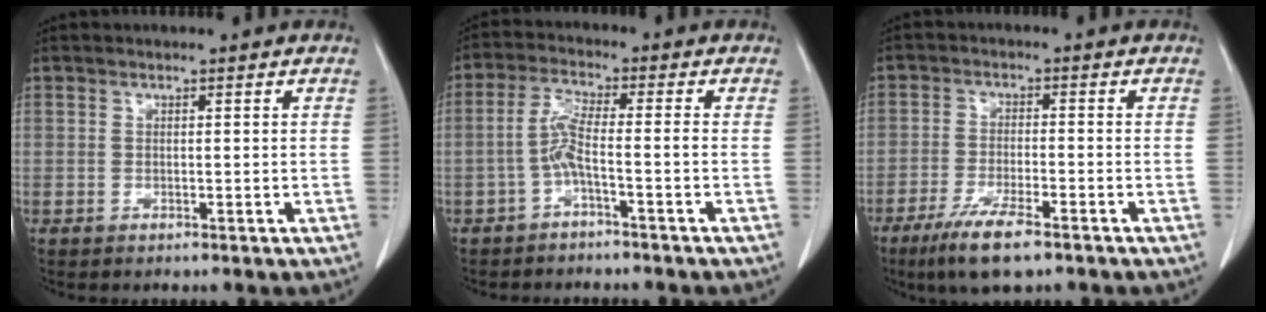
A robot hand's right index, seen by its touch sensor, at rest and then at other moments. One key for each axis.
{"total": 4.0, "fx": -1.6, "fy": 0.3, "fz": 3.7, "tx": -0.078, "ty": 0.008, "tz": -0.035}
{"total": 7.9, "fx": -5.3, "fy": 1.2, "fz": 5.8, "tx": -0.109, "ty": -0.017, "tz": -0.089}